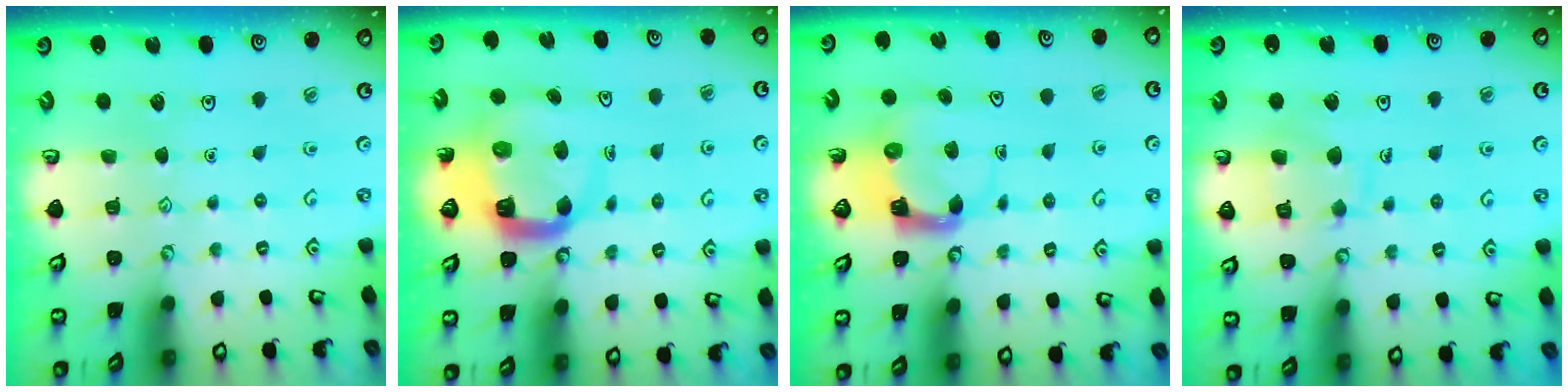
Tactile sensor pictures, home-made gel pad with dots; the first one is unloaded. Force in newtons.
{"total": 9.0, "press": 8.9, "slide": 1.4}
{"total": 3.9, "press": 3.8, "slide": 0.7}
{"total": 9.9, "press": 9.9, "slide": 0.7}